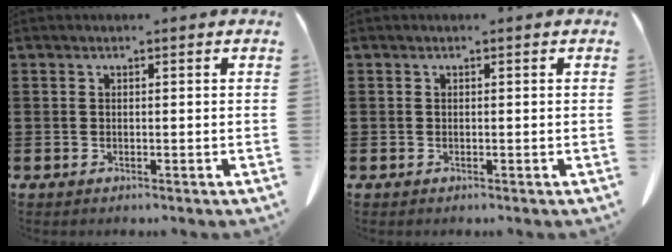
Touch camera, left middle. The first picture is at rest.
{"total": 0.0}